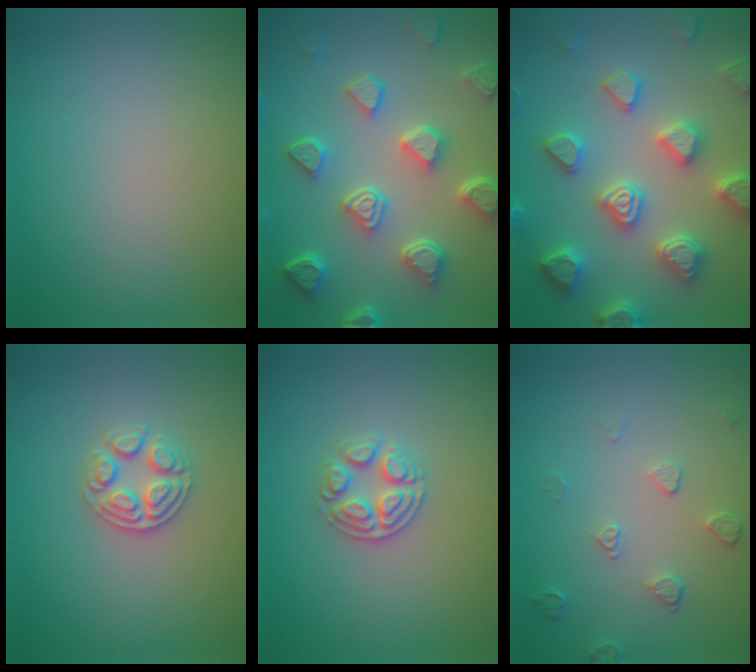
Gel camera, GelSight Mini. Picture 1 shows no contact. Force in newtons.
{"total": 7.1, "press": 5.5, "slide": 4.4}
{"total": 7.1, "press": 7.0, "slide": 1.5}
{"total": 2.9, "press": 2.7, "slide": 1.0}
{"total": 2.9, "press": 2.7, "slide": 1.0}
{"total": 1.6, "press": 1.1, "slide": 1.2}